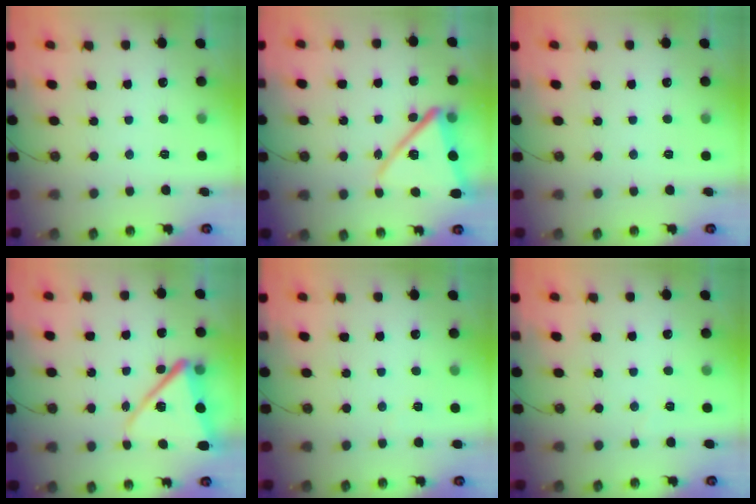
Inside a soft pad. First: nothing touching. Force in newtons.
{"total": 16.4, "press": 16.3, "slide": 1.9}
{"total": 0.0}
{"total": 14.4, "press": 14.4, "slide": 1.1}
{"total": 2.1, "press": 2.1, "slide": 0.5}
{"total": 2.1, "press": 1.9, "slide": 0.7}